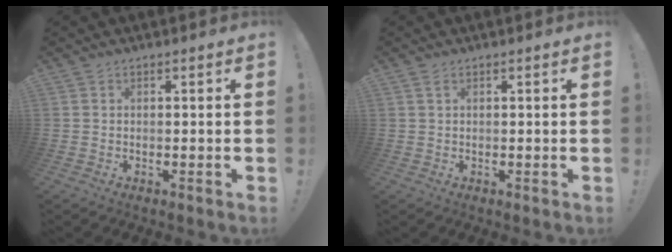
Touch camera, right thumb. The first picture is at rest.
{"total": 1.3, "force": [0.7, 0.5, 1.0], "torque": [-0.016, -0.001, 0.011]}